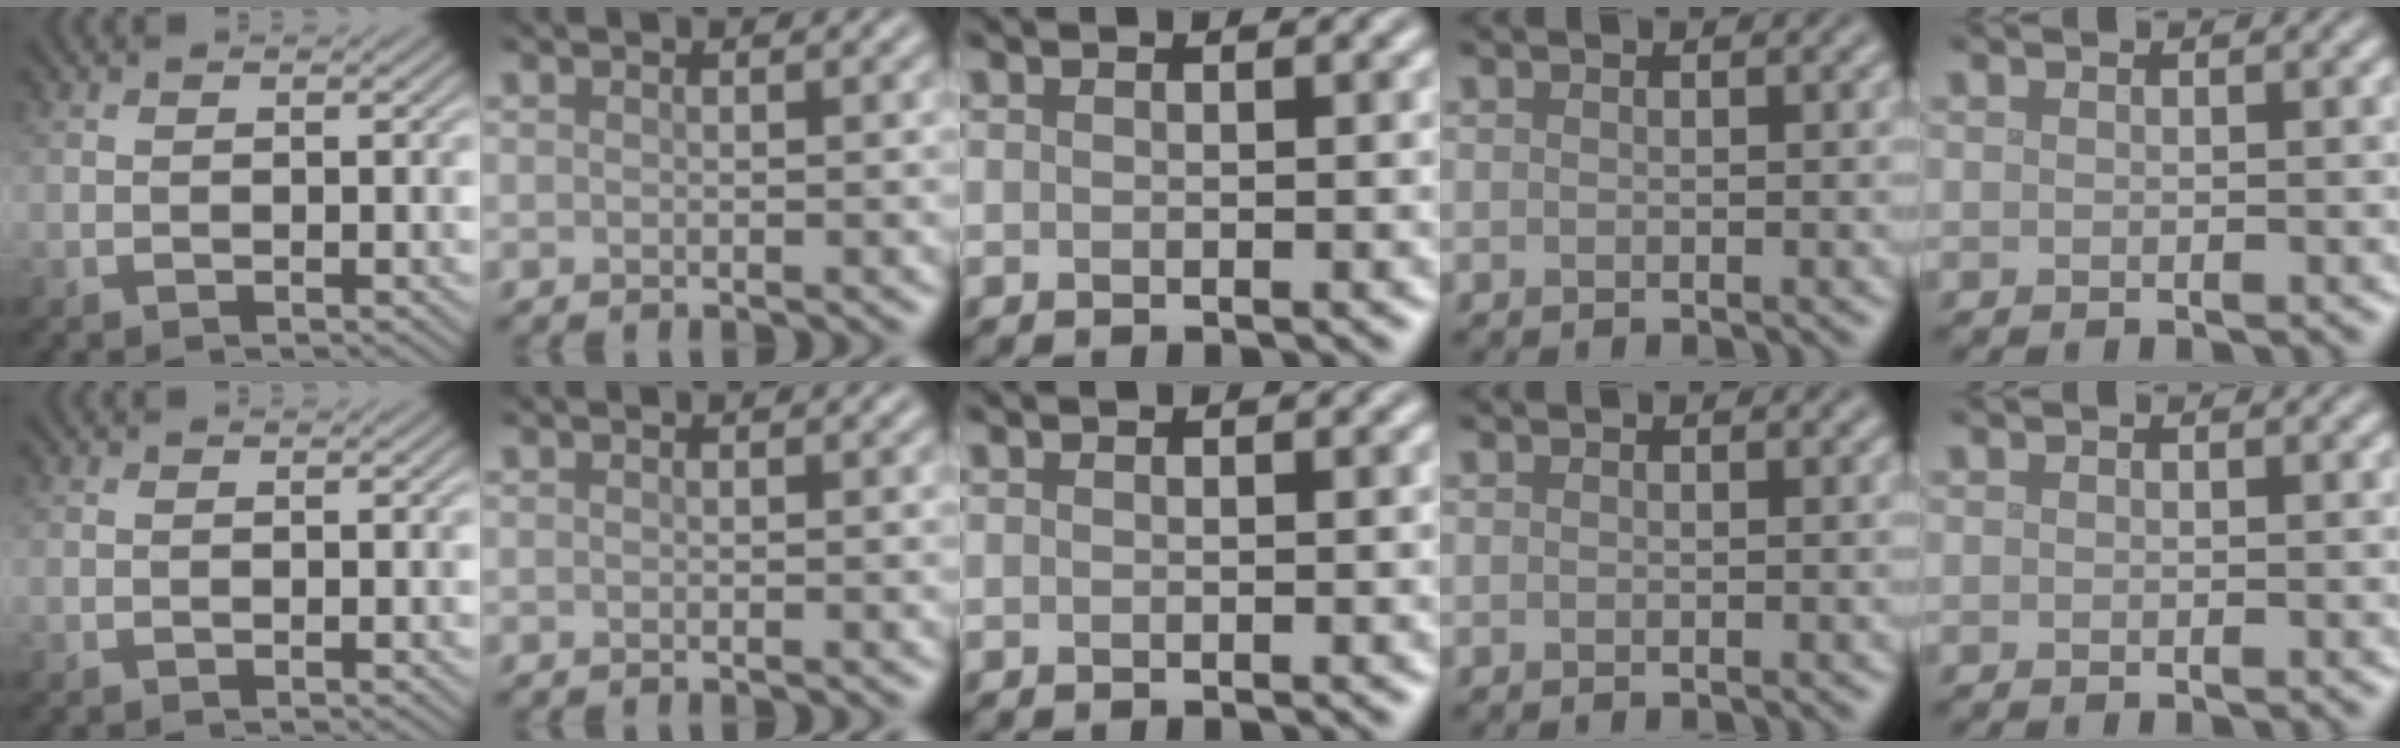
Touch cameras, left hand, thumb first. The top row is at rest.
{}